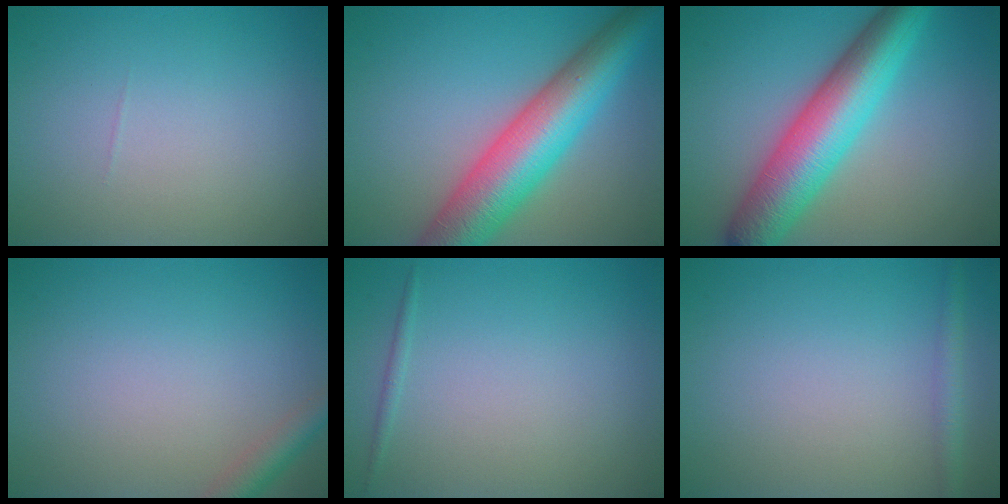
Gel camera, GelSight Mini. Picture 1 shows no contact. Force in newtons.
{"total": 10.2, "press": 10.2, "slide": 0.2}
{"total": 9.0, "press": 9.0, "slide": 0.1}
{"total": 2.2, "press": 2.2, "slide": 0.2}
{"total": 0.6, "press": 0.6, "slide": 0.1}
{"total": 1.6, "press": 1.6, "slide": 0.1}